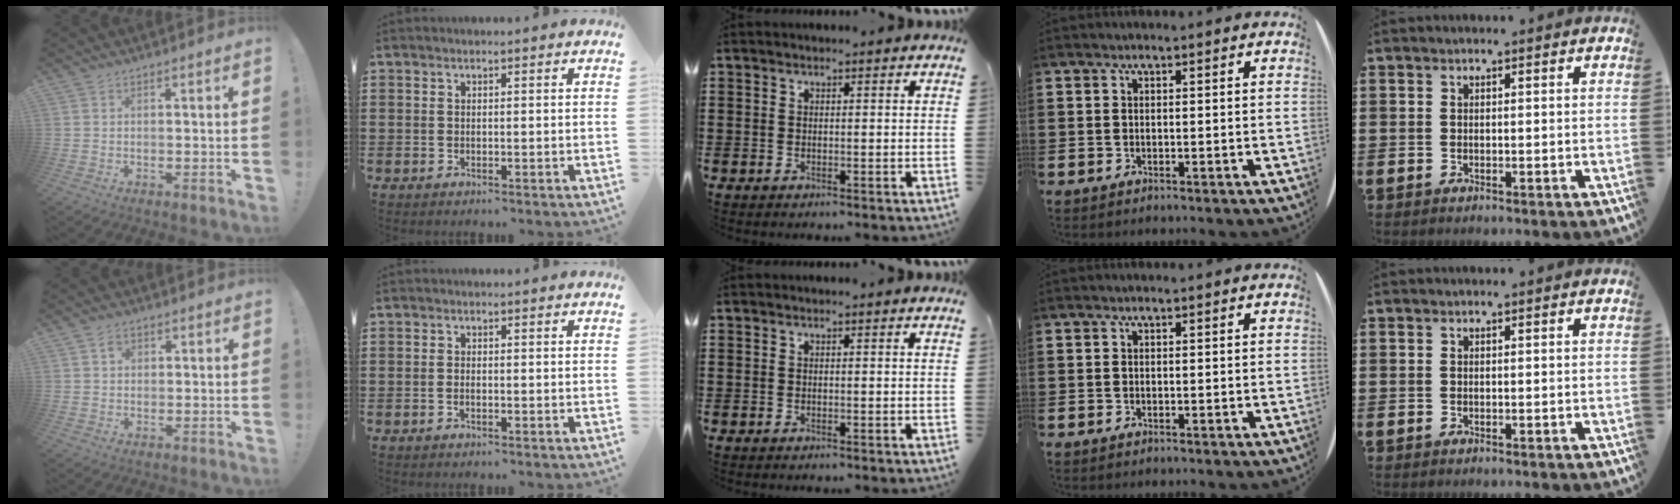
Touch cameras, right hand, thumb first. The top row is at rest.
{"thumb": {"total": 1.9, "force": [0.6, 1.6, 0.8], "torque": [-0.002, -0.002, 0.008]}, "index": {"total": 0.6, "force": [-0.4, 0.1, 0.5], "torque": [-0.011, -0.006, -0.006]}}